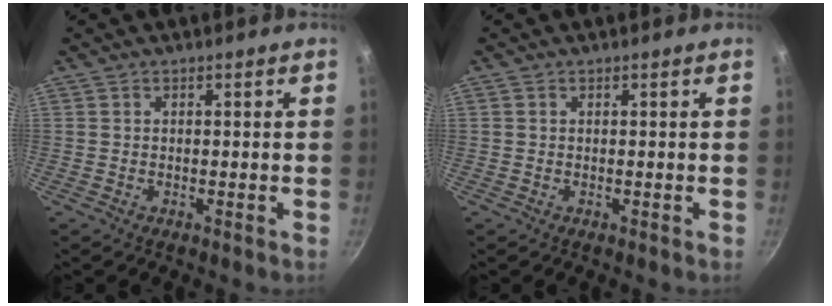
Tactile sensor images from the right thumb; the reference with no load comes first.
{"total": 0.0}